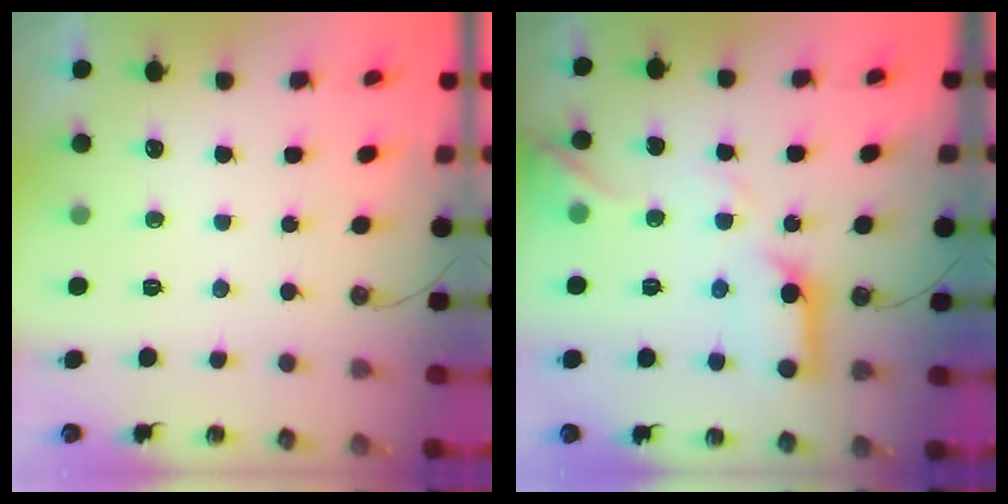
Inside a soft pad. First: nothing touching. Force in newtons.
{"total": 15.6, "press": 15.5, "slide": 1.5}